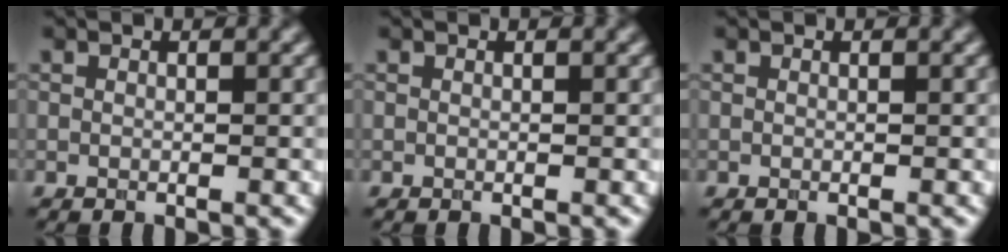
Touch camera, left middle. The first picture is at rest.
{"total": 0.0}
{"total": 0.0}